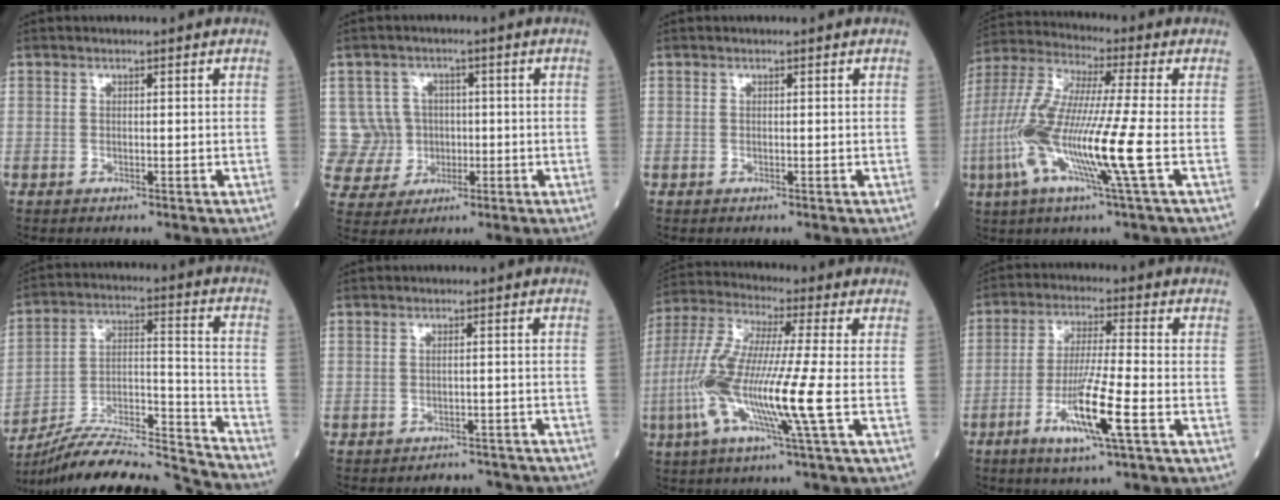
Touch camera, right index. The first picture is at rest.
{"total": 6.7, "force": [0.5, 6.7, 0.3], "torque": [-0.005, 0.017, 0.018]}
{"total": 0.0}
{"total": 15.9, "force": [-4.1, -0.4, 15.4], "torque": [-0.327, -0.018, -0.093]}
{"total": 24.0, "force": [-22.8, 0.6, 7.4], "torque": [-0.118, 0.010, -0.360]}
{"total": 7.0, "force": [-6.7, 2.0, 0.4], "torque": [0.005, 0.009, -0.068]}
{"total": 14.4, "force": [-3.6, -0.6, 14.0], "torque": [-0.298, -0.015, -0.083]}
{"total": 10.0, "force": [-4.1, -0.3, 9.1], "torque": [-0.177, -0.015, -0.078]}